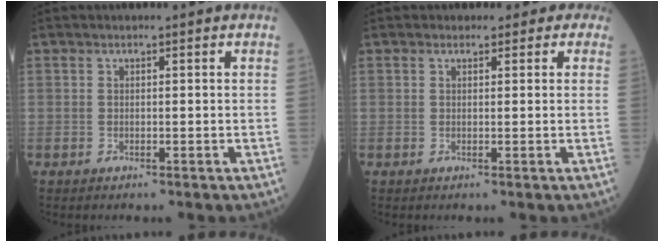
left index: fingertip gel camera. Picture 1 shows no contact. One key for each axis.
{"total": 2.7, "fx": 2.0, "fy": 1.8, "fz": 0.5, "tx": 0.007, "ty": -0.004, "tz": 0.005}